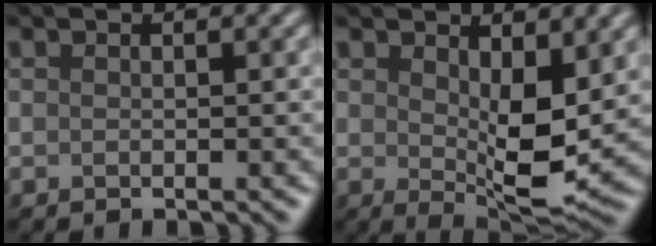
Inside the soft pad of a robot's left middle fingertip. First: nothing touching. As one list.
[{"total": 5.9, "force": [0.9, 2.1, 5.4], "torque": [-0.096, -0.011, 0.029]}]